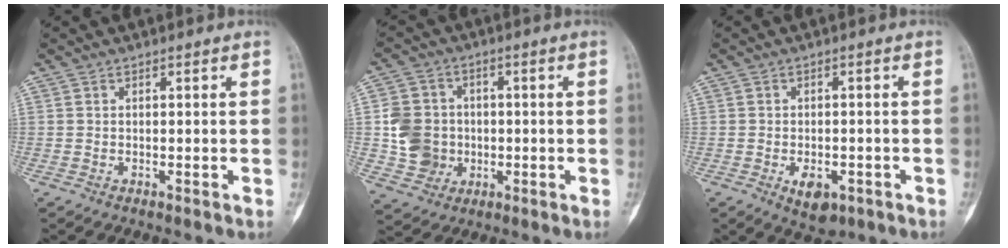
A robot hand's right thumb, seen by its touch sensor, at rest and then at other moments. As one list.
[{"total": 9.5, "force": [-0.6, 8.7, 4.0], "torque": [-0.048, 0.009, -0.008]}, {"total": 4.9, "force": [-2.1, 2.9, 3.4], "torque": [-0.042, 0.005, -0.021]}]